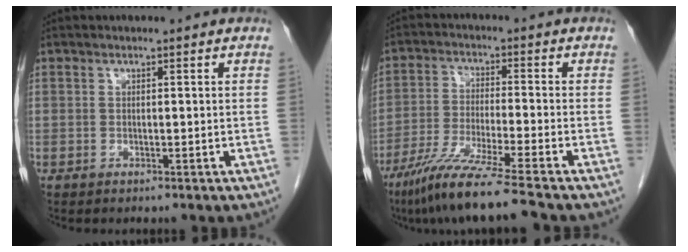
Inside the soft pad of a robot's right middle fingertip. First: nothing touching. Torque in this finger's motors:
{"motor_torque": [1.33, -0.81, 0.23, 0.12]}